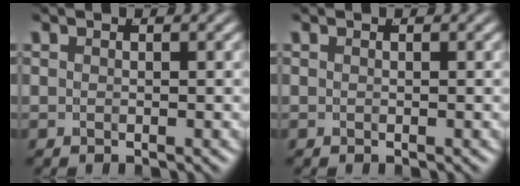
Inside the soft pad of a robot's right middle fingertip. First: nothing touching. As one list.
[{"total": 0.0}]